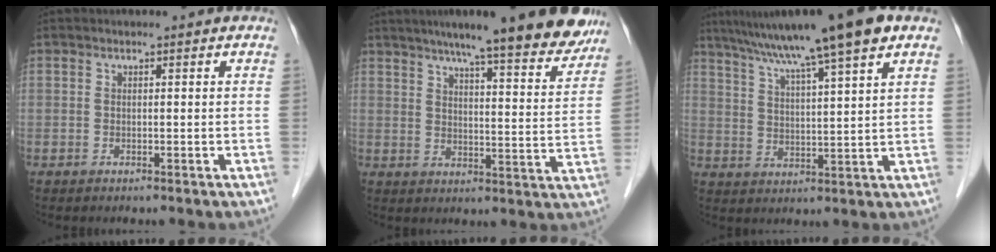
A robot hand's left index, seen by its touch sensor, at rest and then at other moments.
{"total": 19.0, "force": [15.9, 2.2, 10.2], "torque": [-0.133, 0.005, 0.202]}
{"total": 14.6, "force": [10.4, -0.5, 10.1], "torque": [-0.168, 0.030, 0.159]}